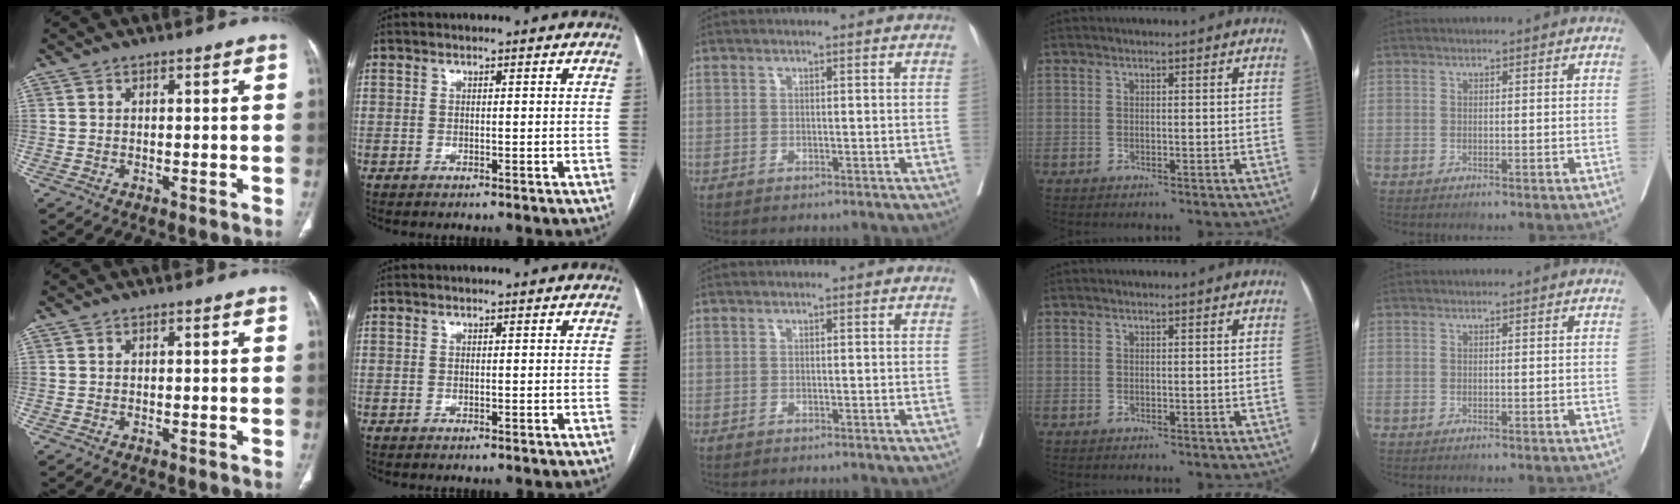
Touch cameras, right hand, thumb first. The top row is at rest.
{}